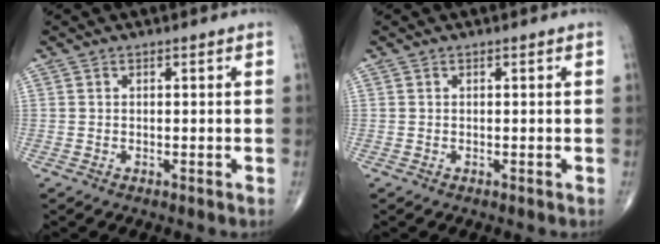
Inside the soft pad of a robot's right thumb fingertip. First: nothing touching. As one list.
[{"total": 0.0}]